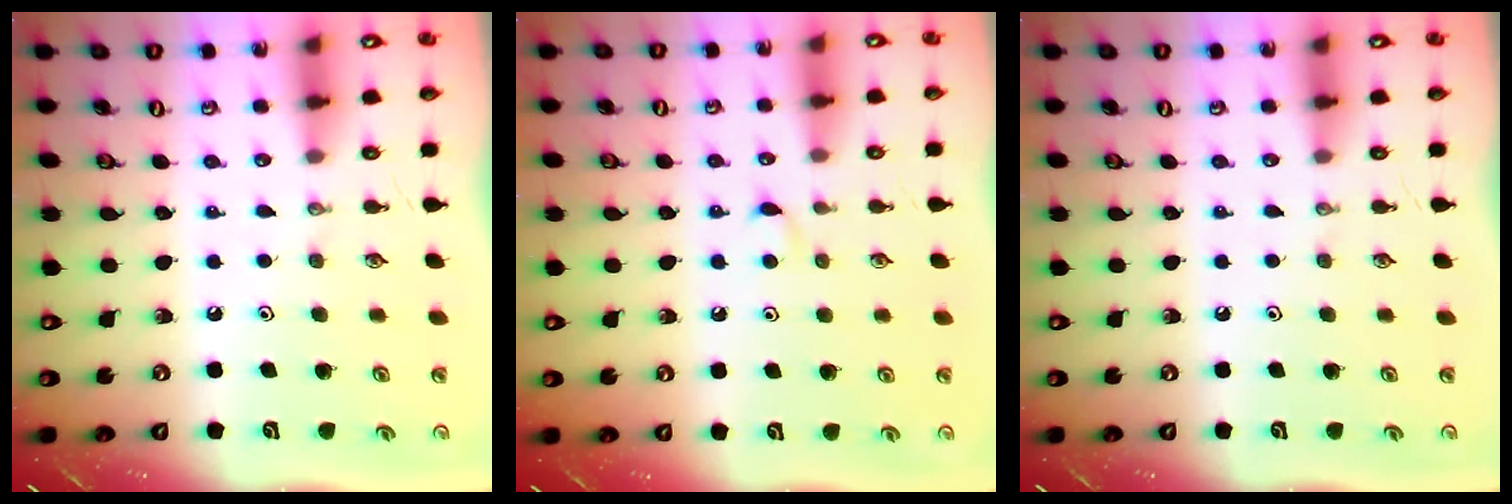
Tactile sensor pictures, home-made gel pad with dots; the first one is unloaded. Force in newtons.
{"total": 3.4, "press": 3.4, "slide": 0.5}
{"total": 0.0}